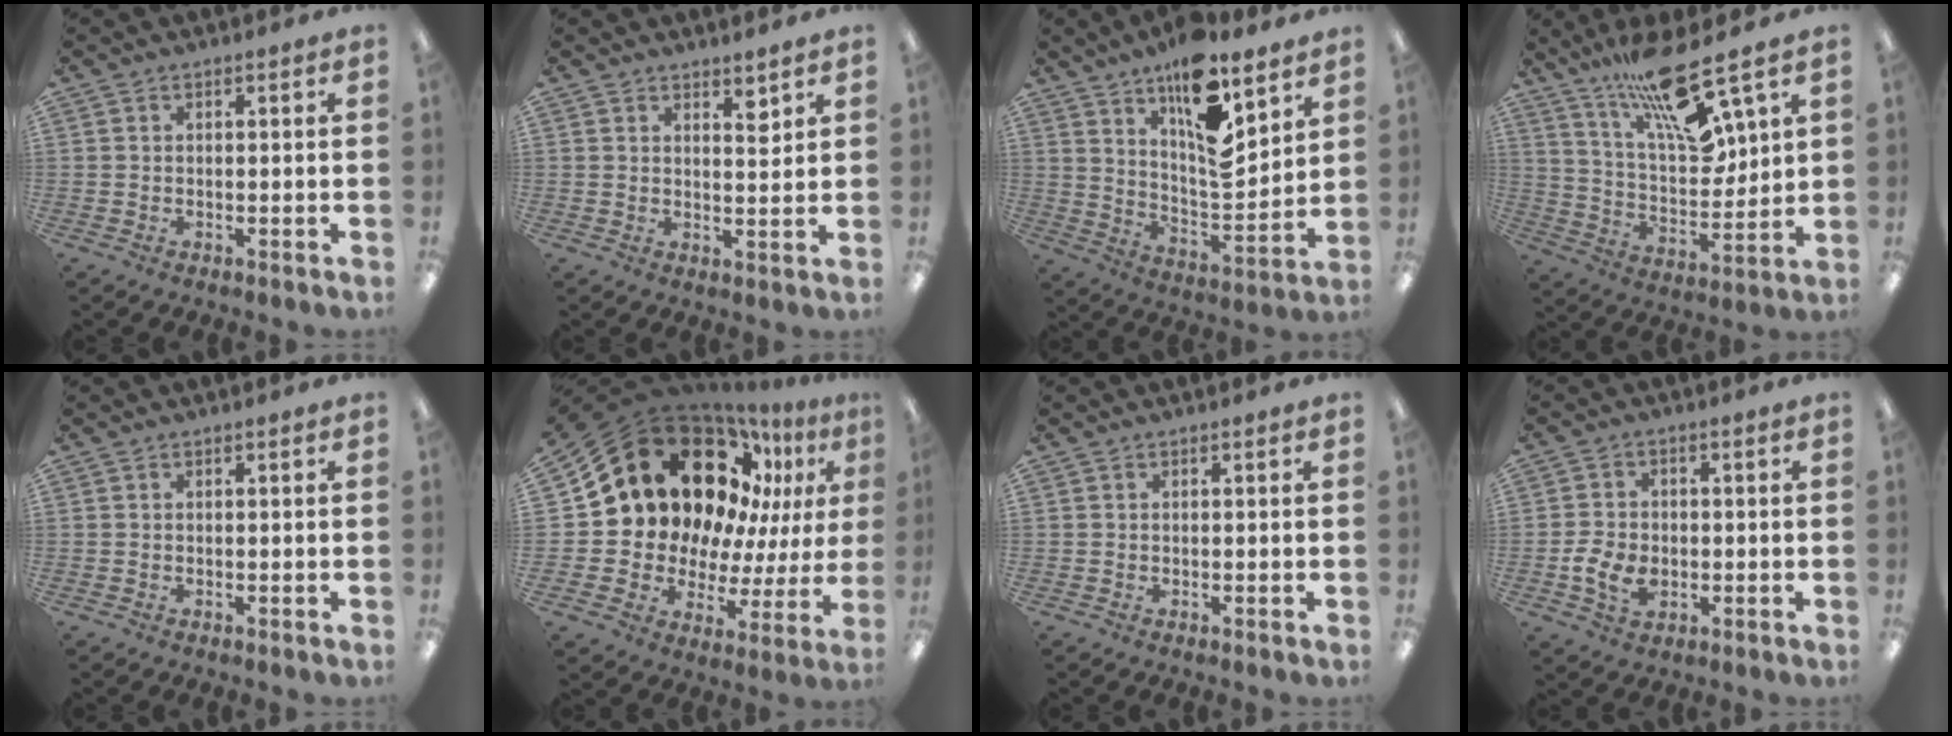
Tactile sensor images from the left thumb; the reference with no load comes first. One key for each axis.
{"total": 3.4, "fx": 2.8, "fy": 0.9, "fz": 1.7, "tx": -0.015, "ty": -0.019, "tz": 0.044}
{"total": 16.4, "fx": 11.2, "fy": 5.3, "fz": 10.6, "tx": -0.167, "ty": -0.075, "tz": 0.187}
{"total": 18.8, "fx": 13.1, "fy": 5.0, "fz": 12.6, "tx": -0.221, "ty": -0.075, "tz": 0.219}
{"total": 0.0}
{"total": 22.3, "fx": 11.6, "fy": 15.6, "fz": 10.8, "tx": -0.178, "ty": -0.078, "tz": 0.236}
{"total": 0.0}
{"total": 7.2, "fx": -1.9, "fy": 5.4, "fz": 4.4, "tx": -0.075, "ty": 0.013, "tz": -0.029}